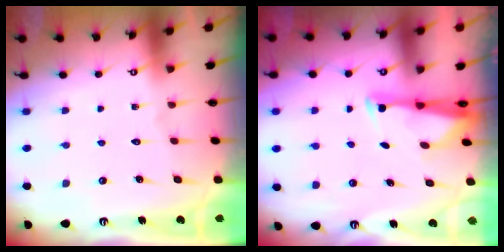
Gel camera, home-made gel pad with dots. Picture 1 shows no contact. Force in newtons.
{"total": 3.0, "press": 2.9, "slide": 0.8}